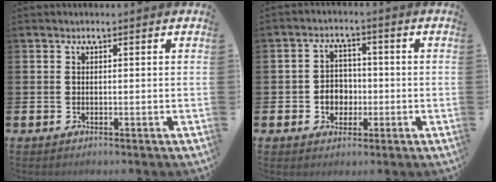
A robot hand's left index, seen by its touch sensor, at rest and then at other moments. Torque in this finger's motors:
{"motor_torque": [0.78, 0.18, 0.06, 0.06]}